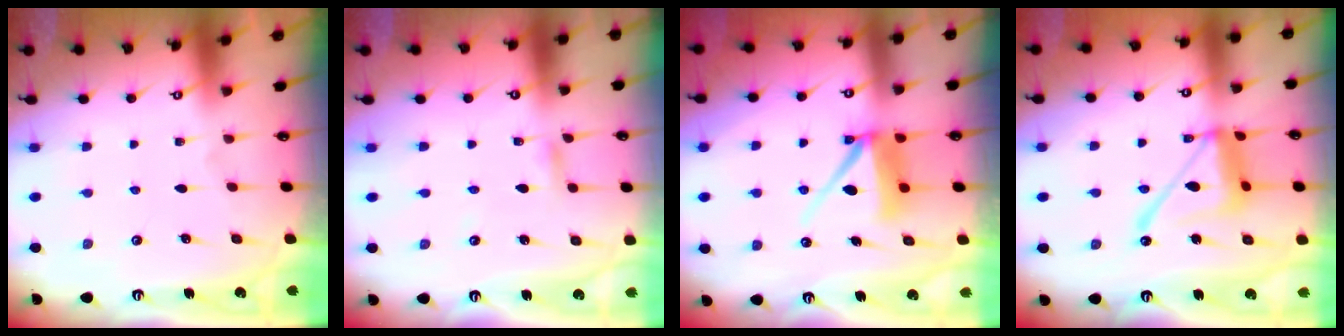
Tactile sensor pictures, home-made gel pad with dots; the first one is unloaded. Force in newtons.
{"total": 3.3, "press": 3.3, "slide": 0.2}
{"total": 11.5, "press": 11.4, "slide": 0.7}
{"total": 14.7, "press": 14.6, "slide": 1.5}